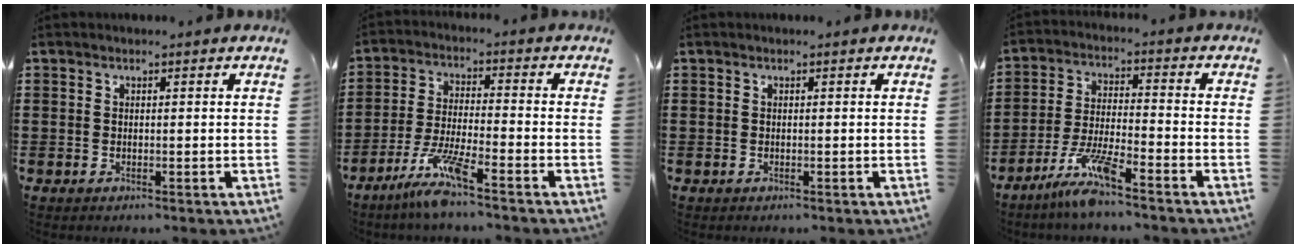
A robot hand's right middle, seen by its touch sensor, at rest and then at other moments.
{"total": 7.4, "force": [-5.5, 0.4, 5.0], "torque": [-0.104, -0.011, -0.104]}
{"total": 0.0}
{"total": 7.6, "force": [-5.9, 0.4, 4.8], "torque": [-0.101, -0.010, -0.112]}